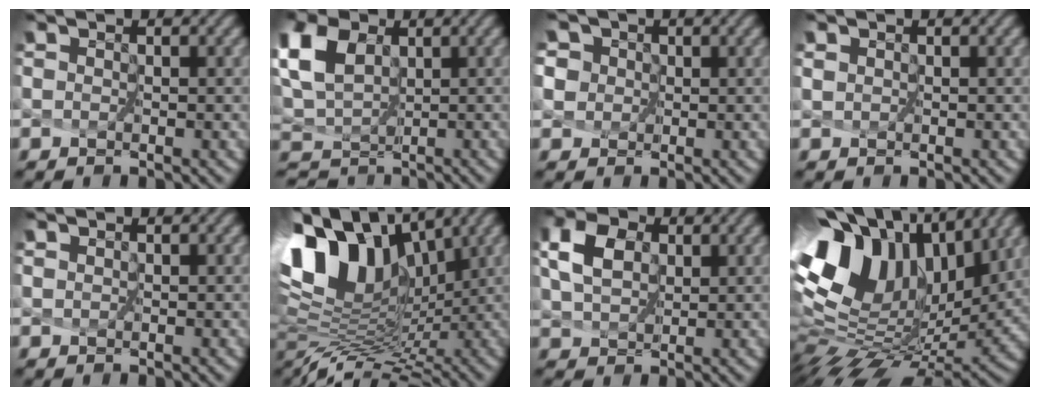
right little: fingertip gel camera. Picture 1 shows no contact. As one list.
[{"total": 5.4, "force": [1.8, 4.0, 3.2], "torque": [-0.090, 0.010, 0.045]}, {"total": 6.8, "force": [3.4, 5.1, 2.9], "torque": [-0.061, 0.023, 0.041]}, {"total": 1.1, "force": [0.7, 0.7, 0.5], "torque": [-0.015, 0.007, 0.009]}, {"total": 0.7, "force": [0.5, 0.3, 0.3], "torque": [-0.012, 0.003, 0.009]}, {"total": 11.8, "force": [3.5, 6.5, 9.2], "torque": [-0.164, 0.019, 0.074]}, {"total": 2.8, "force": [1.1, 1.9, 1.8], "torque": [-0.054, 0.002, 0.035]}, {"total": 13.2, "force": [3.6, 8.2, 9.7], "torque": [-0.191, 0.011, 0.088]}]